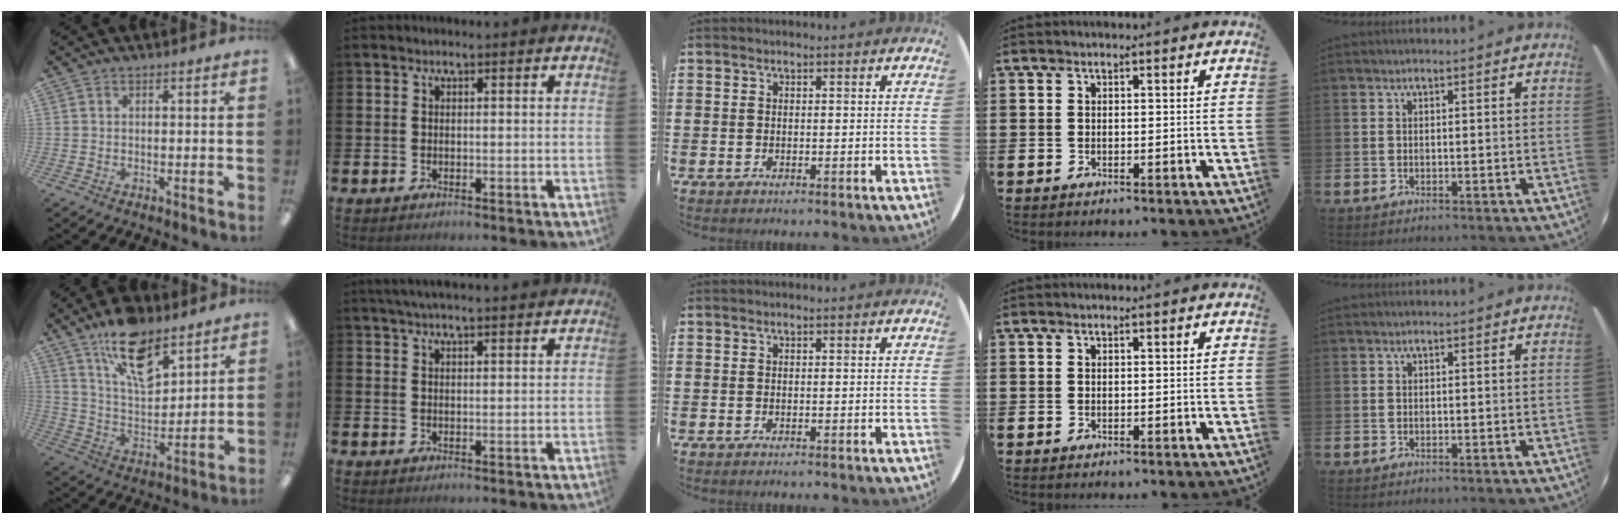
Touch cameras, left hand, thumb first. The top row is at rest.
{"thumb": {"total": 15.2, "force": [10.3, 6.8, 8.9], "torque": [-0.150, -0.050, 0.181]}, "index": {"total": 3.5, "force": [3.3, 0.0, 1.2], "torque": [-0.033, -0.006, 0.060]}}